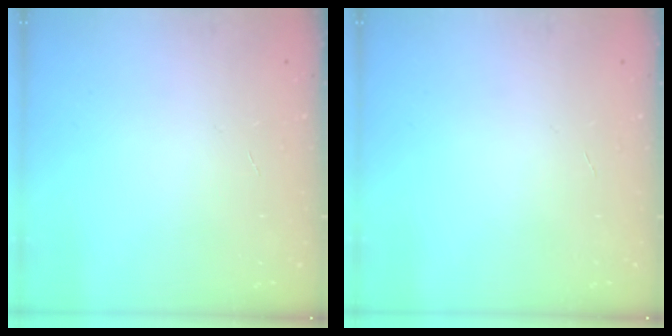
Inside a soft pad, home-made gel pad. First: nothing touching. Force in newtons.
{"total": 0.0}